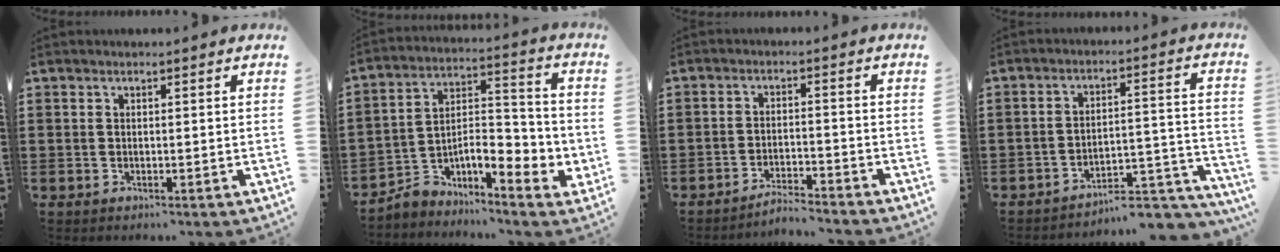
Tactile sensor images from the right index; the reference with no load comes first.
{"total": 6.7, "force": [-3.2, 3.4, 4.8], "torque": [-0.088, -0.004, -0.056]}
{"total": 3.3, "force": [-3.3, -0.1, 0.5], "torque": [-0.013, 0.001, -0.068]}
{"total": 6.5, "force": [-6.1, 1.0, 1.9], "torque": [-0.024, 0.014, -0.119]}